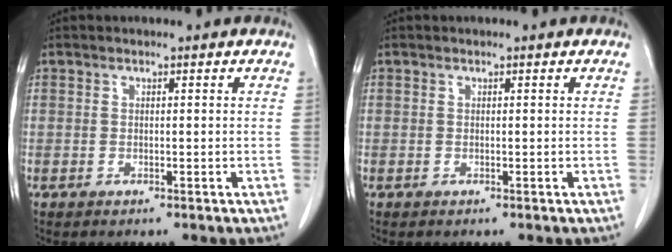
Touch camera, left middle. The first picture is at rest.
{"total": 0.0}